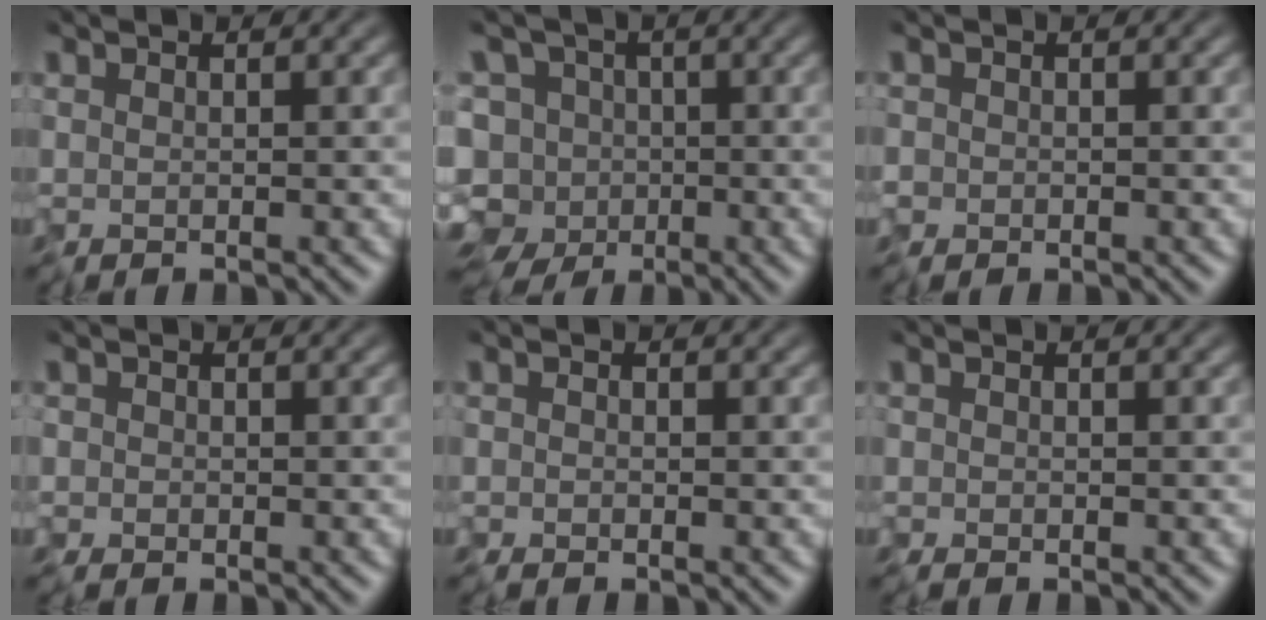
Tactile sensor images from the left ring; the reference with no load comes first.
{"total": 9.5, "force": [-4.5, 7.5, 3.7], "torque": [-0.046, 0.009, -0.099]}
{"total": 0.8, "force": [-0.4, 0.7, -0.1], "torque": [-0.001, -0.003, -0.009]}
{"total": 1.0, "force": [-0.6, 0.8, -0.1], "torque": [0.005, -0.006, -0.014]}
{"total": 0.9, "force": [-0.7, 0.4, -0.1], "torque": [0.006, -0.004, -0.017]}
{"total": 0.6, "force": [-0.5, 0.3, -0.2], "torque": [0.006, -0.002, -0.009]}